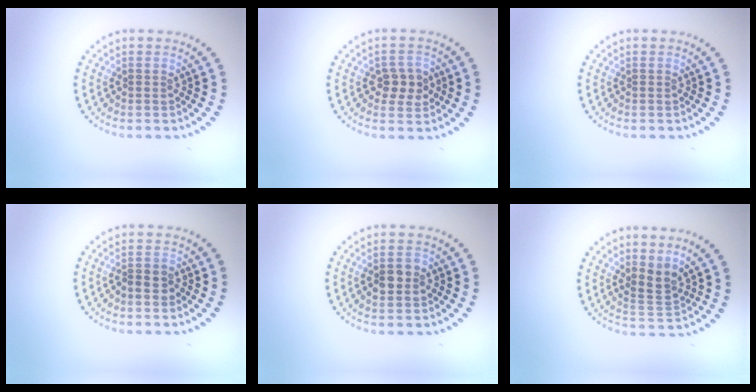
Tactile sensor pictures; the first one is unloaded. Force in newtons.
{"total": 2.4, "press": 2.3, "slide": 0.6}
{"total": 0.0}
{"total": 1.6, "press": 1.4, "slide": 0.6}
{"total": 2.6, "press": 2.6, "slide": 0.1}
{"total": 2.3, "press": 1.5, "slide": 1.7}